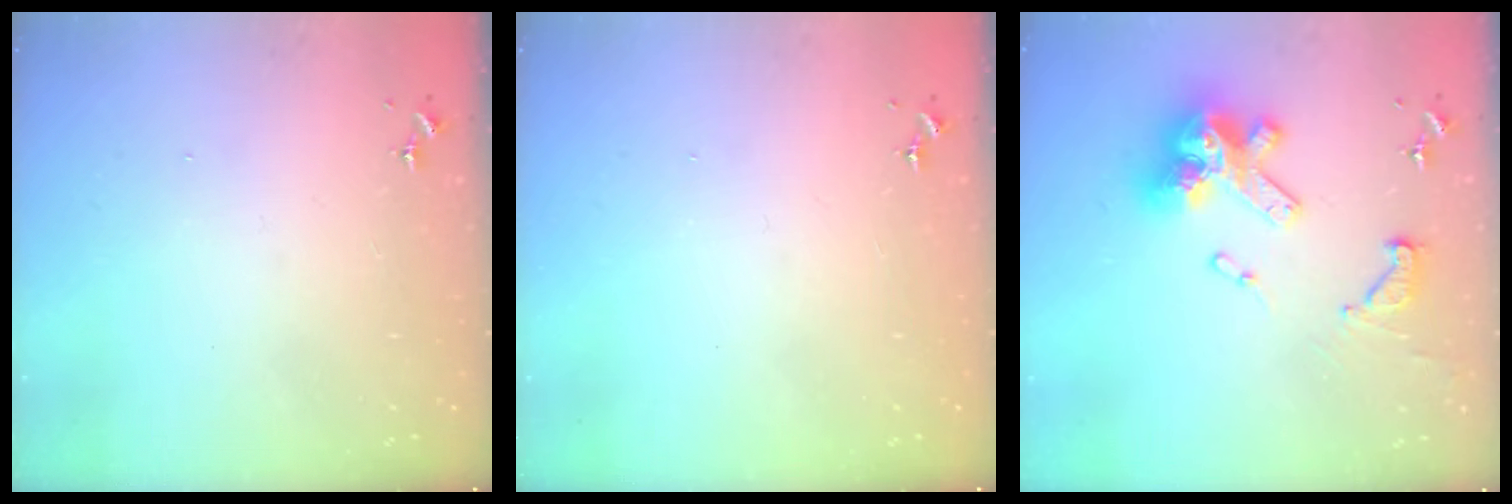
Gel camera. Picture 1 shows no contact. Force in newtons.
{"total": 0.0}
{"total": 19.2, "press": 19.0, "slide": 2.0}